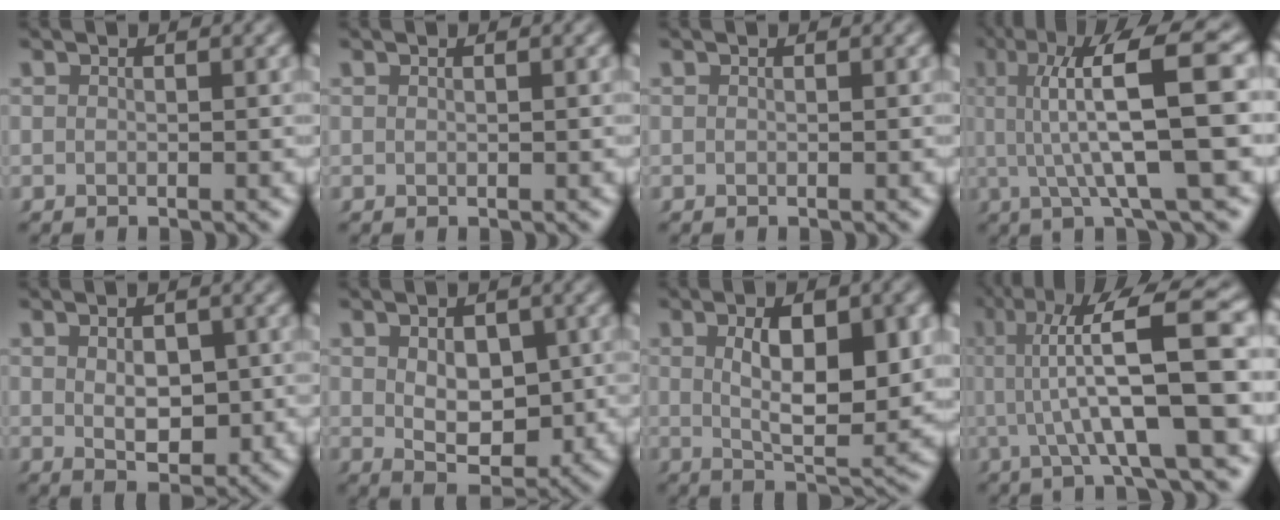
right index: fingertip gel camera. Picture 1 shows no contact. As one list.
[{"total": 0.0}, {"total": 0.0}, {"total": 10.5, "force": [2.1, 2.2, 10.1], "torque": [-0.156, 0.019, 0.029]}, {"total": 4.2, "force": [0.0, 2.4, 3.4], "torque": [-0.047, -0.014, 0.011]}, {"total": 5.6, "force": [-0.3, 3.6, 4.3], "torque": [-0.061, -0.026, 0.006]}, {"total": 6.9, "force": [0.9, 2.6, 6.3], "torque": [-0.097, -0.012, 0.018]}, {"total": 11.3, "force": [2.1, 3.1, 10.6], "torque": [-0.160, 0.020, 0.028]}]